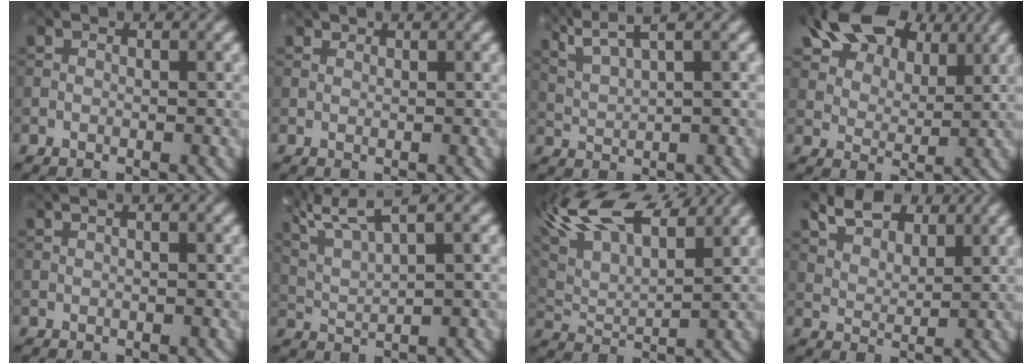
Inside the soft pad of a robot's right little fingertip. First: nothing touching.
{"total": 0.8, "force": [0.7, 0.2, 0.1], "torque": [-0.002, -0.001, 0.014]}
{"total": 5.5, "force": [4.0, 1.0, 3.6], "torque": [-0.073, 0.016, 0.060]}
{"total": 9.4, "force": [5.8, 5.3, 5.1], "torque": [-0.107, 0.016, 0.101]}
{"total": 3.0, "force": [1.6, 1.6, 2.0], "torque": [-0.015, 0.021, -0.004]}
{"total": 6.1, "force": [4.6, 1.2, 3.8], "torque": [-0.082, 0.019, 0.080]}
{"total": 11.5, "force": [8.3, 3.7, 7.0], "torque": [-0.154, 0.023, 0.134]}
{"total": 6.0, "force": [4.4, 2.8, 2.9], "torque": [-0.065, 0.003, 0.079]}